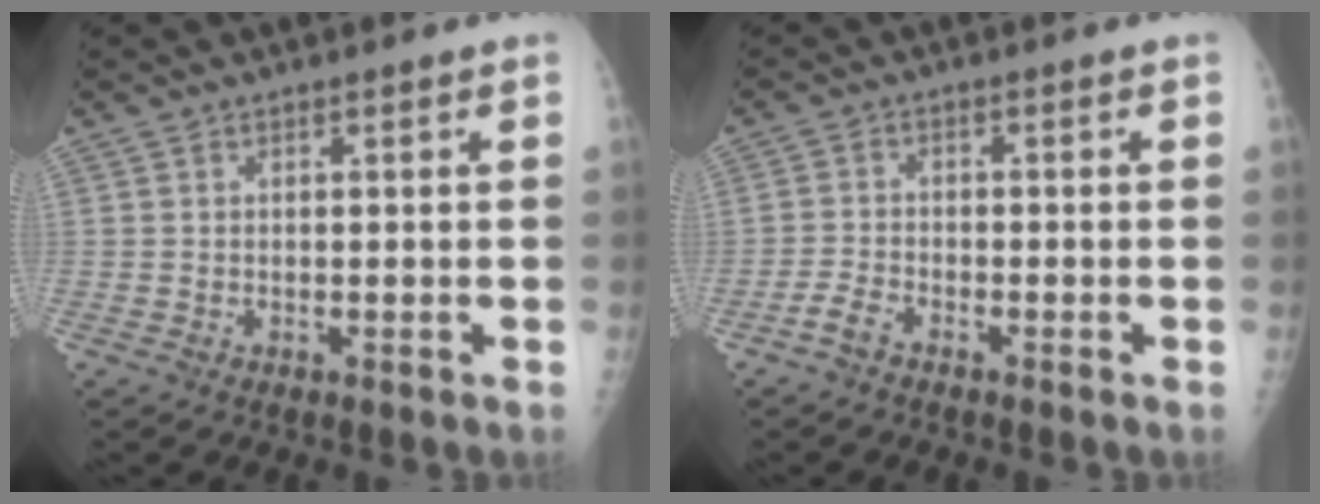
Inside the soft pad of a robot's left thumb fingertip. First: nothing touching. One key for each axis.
{"total": 2.7, "fx": -2.2, "fy": 1.0, "fz": 1.2, "tx": -0.031, "ty": 0.009, "tz": -0.044}